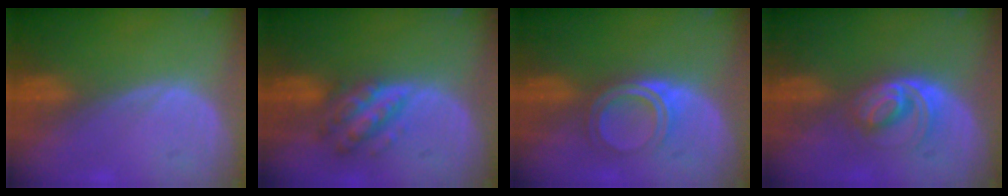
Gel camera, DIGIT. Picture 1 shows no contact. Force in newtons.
{"total": 6.3, "press": 5.7, "slide": 2.6}
{"total": 5.0, "press": 4.3, "slide": 2.6}
{"total": 5.9, "press": 5.2, "slide": 2.7}